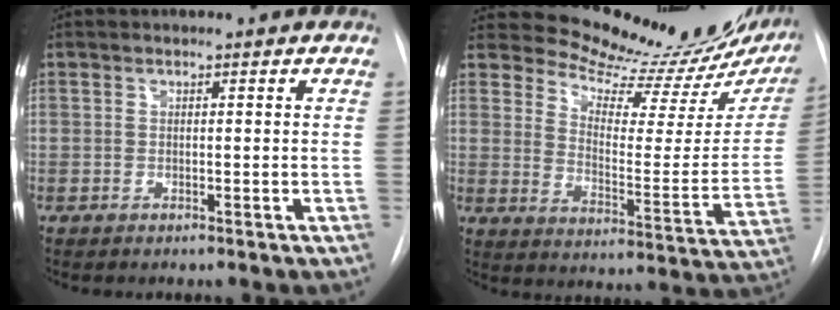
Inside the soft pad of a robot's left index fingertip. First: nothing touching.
{"total": 19.8, "force": [18.8, 2.6, 5.7], "torque": [-0.083, -0.109, 0.236]}